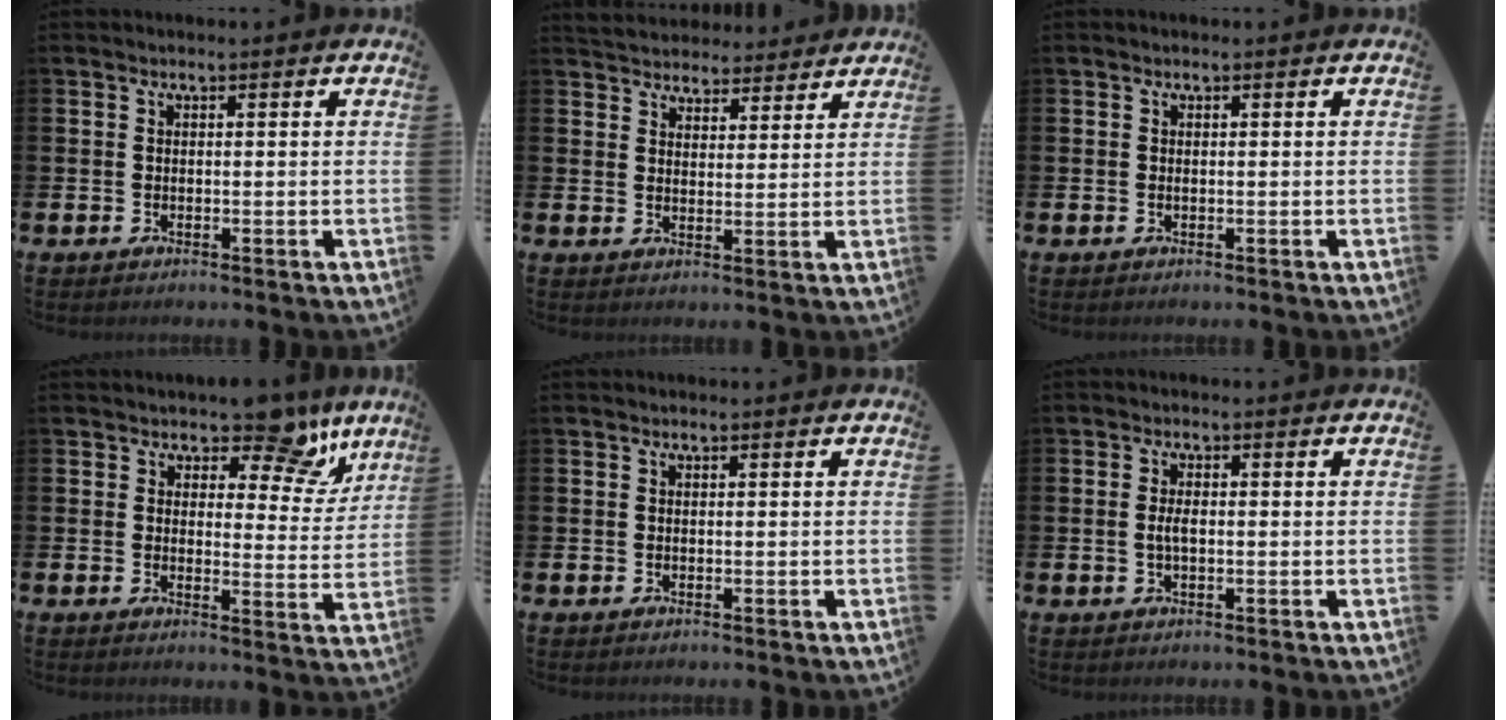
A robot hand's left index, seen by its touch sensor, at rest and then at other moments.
{"total": 4.3, "force": [4.1, 1.1, -0.3], "torque": [-0.008, -0.028, 0.073]}
{"total": 0.0}
{"total": 8.2, "force": [6.4, 3.6, 3.8], "torque": [-0.051, -0.034, 0.107]}
{"total": 0.0}
{"total": 2.1, "force": [-0.1, 0.8, 1.9], "torque": [-0.037, 0.002, -0.004]}